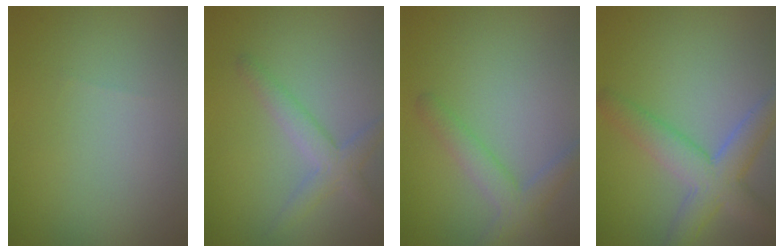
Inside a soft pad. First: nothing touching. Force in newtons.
{"total": 2.7, "press": 2.7, "slide": 0.1}
{"total": 2.7, "press": 2.7, "slide": 0.2}
{"total": 5.1, "press": 5.1, "slide": 0.2}